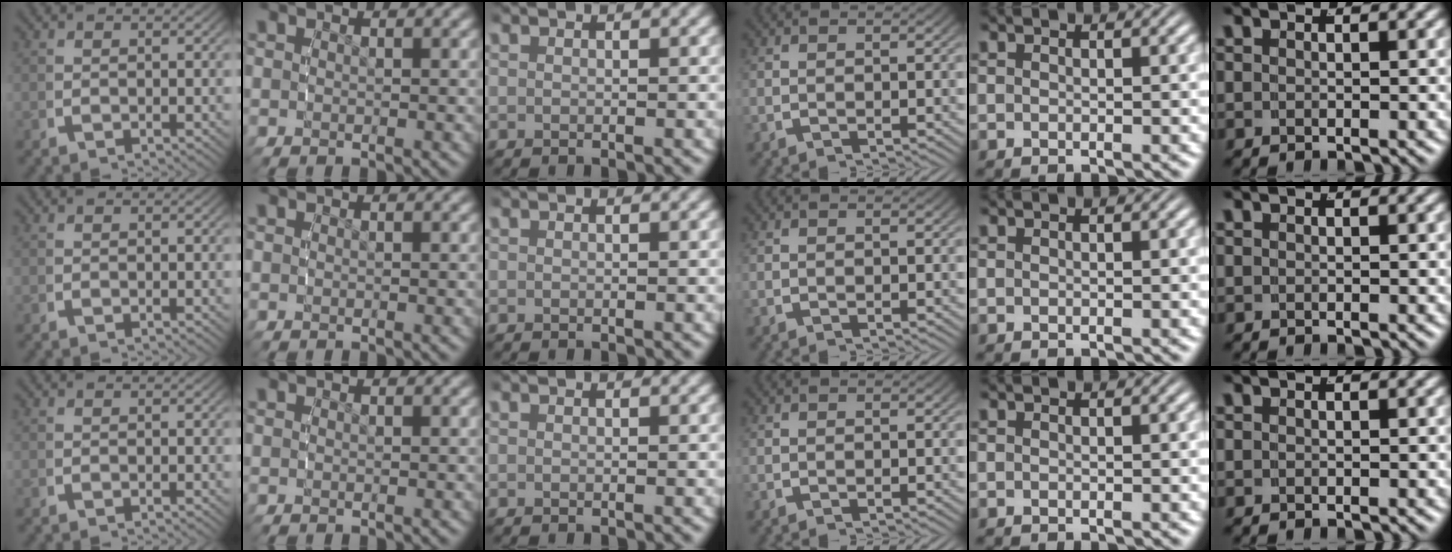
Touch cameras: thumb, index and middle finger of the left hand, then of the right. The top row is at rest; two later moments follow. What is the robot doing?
{"motion": "reach", "object": "glasses case"}